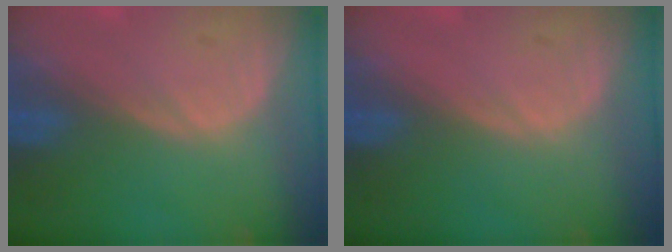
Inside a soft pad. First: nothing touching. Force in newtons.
{"total": 0.0}